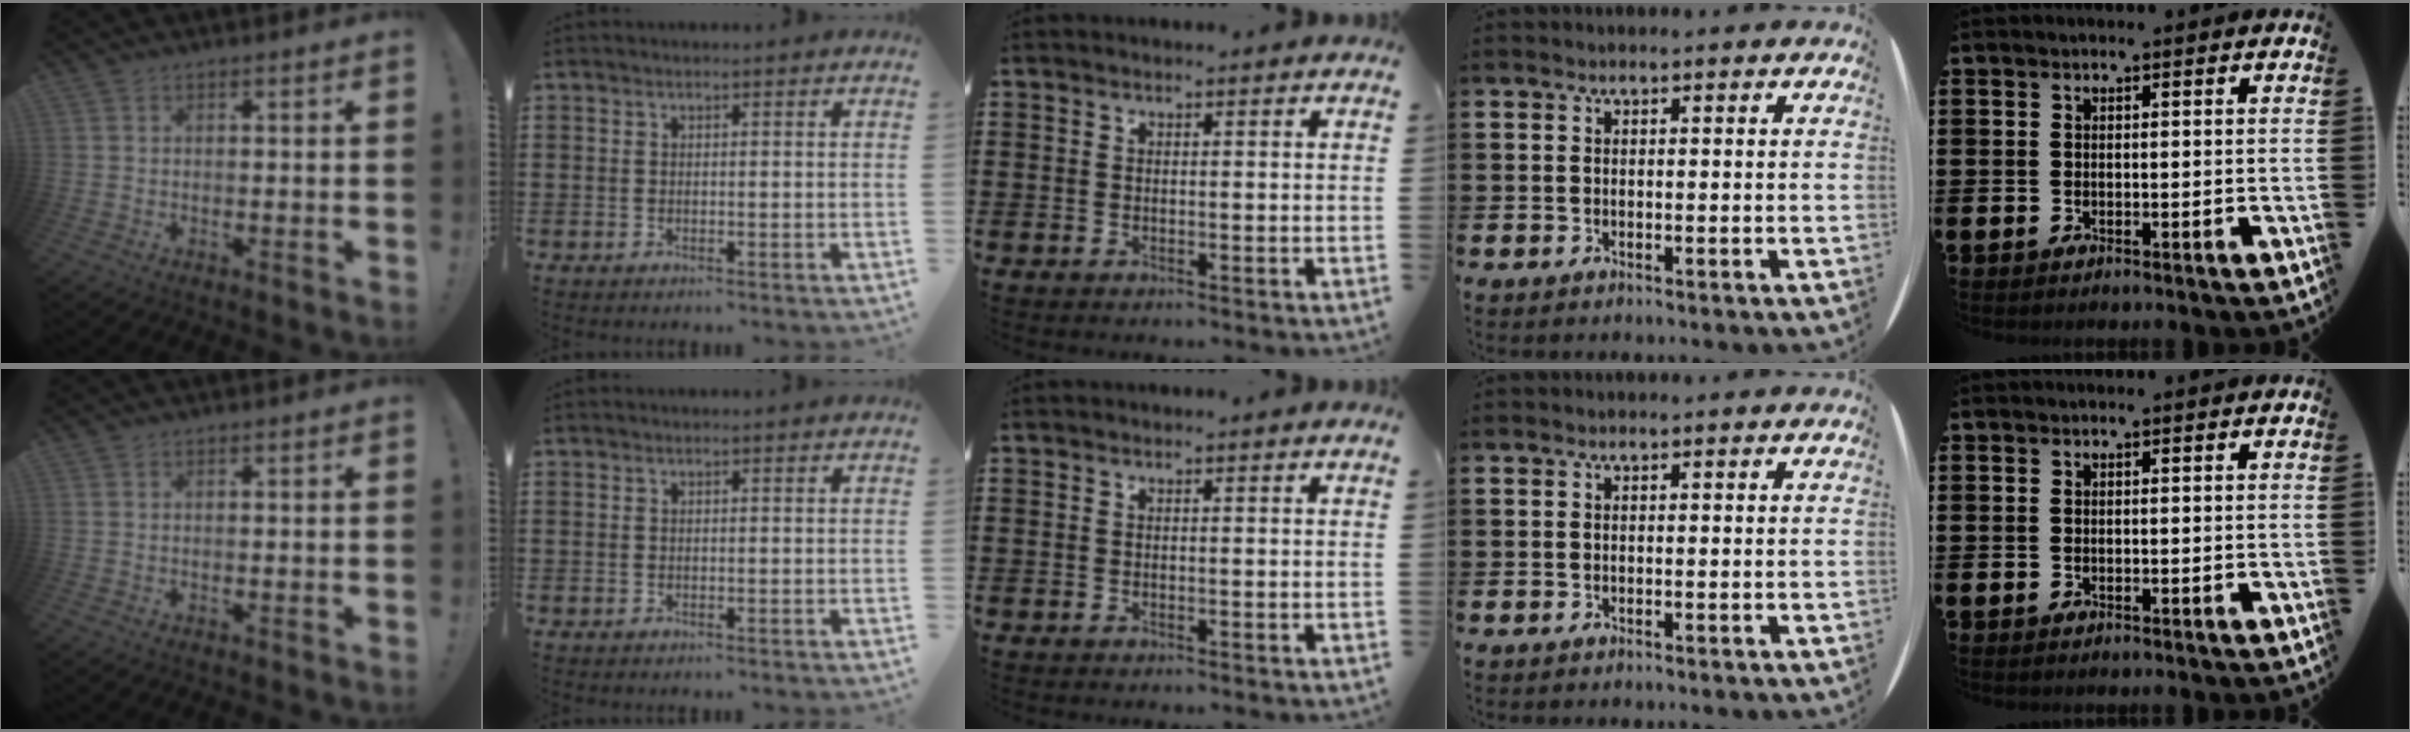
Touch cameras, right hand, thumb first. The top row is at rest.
{}